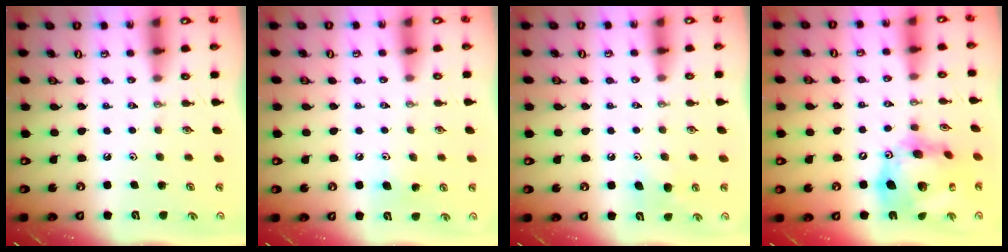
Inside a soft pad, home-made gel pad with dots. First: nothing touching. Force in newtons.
{"total": 5.8, "press": 5.6, "slide": 1.5}
{"total": 7.5, "press": 7.4, "slide": 1.0}
{"total": 20.9, "press": 20.8, "slide": 2.3}